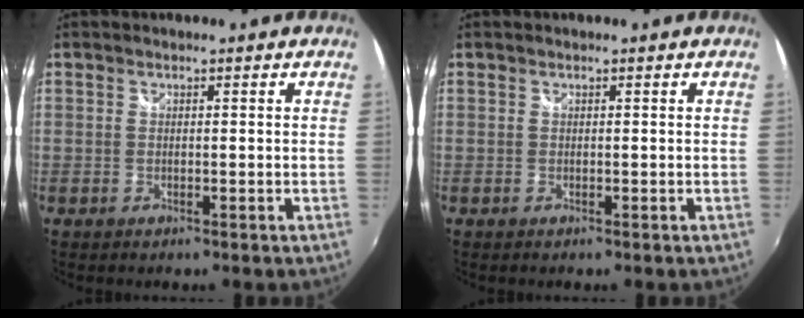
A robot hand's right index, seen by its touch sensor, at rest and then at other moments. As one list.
[{"total": 0.0}]